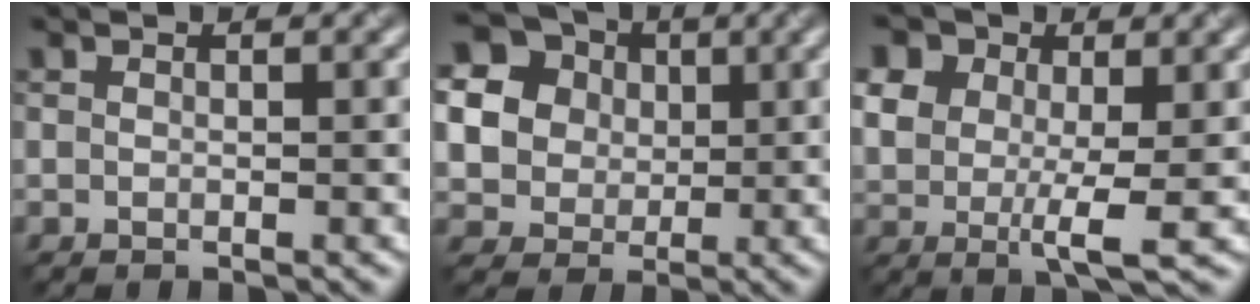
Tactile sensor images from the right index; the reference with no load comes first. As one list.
[{"total": 14.6, "force": [4.4, 12.9, 5.2], "torque": [-0.175, 0.035, 0.082]}, {"total": 5.7, "force": [1.7, 3.4, 4.3], "torque": [-0.110, 0.004, 0.038]}]